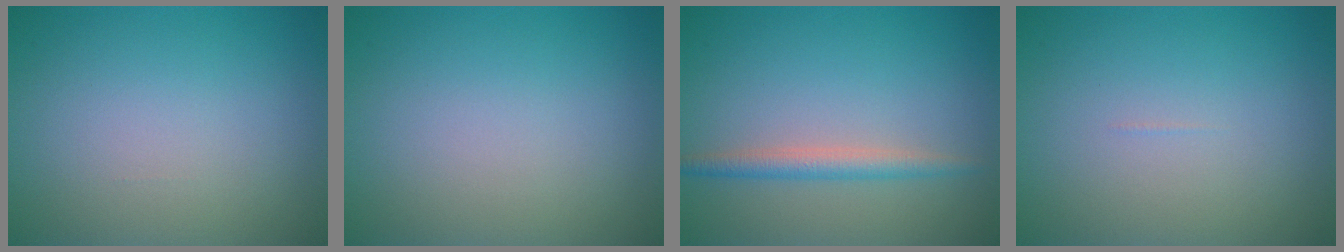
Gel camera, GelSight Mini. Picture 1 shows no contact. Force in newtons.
{"total": 0.0}
{"total": 2.2, "press": 2.2, "slide": 0.0}
{"total": 0.0}